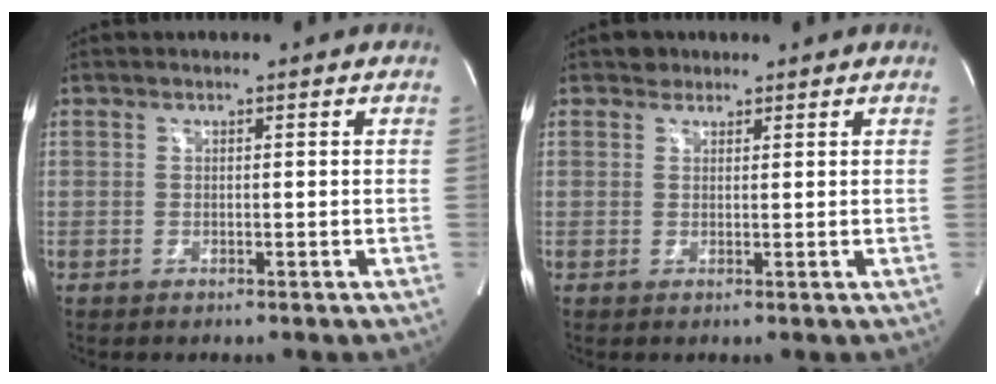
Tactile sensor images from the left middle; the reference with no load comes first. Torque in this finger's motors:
{"motor_torque": [0.09, -0.05, -0.14, 0.00]}